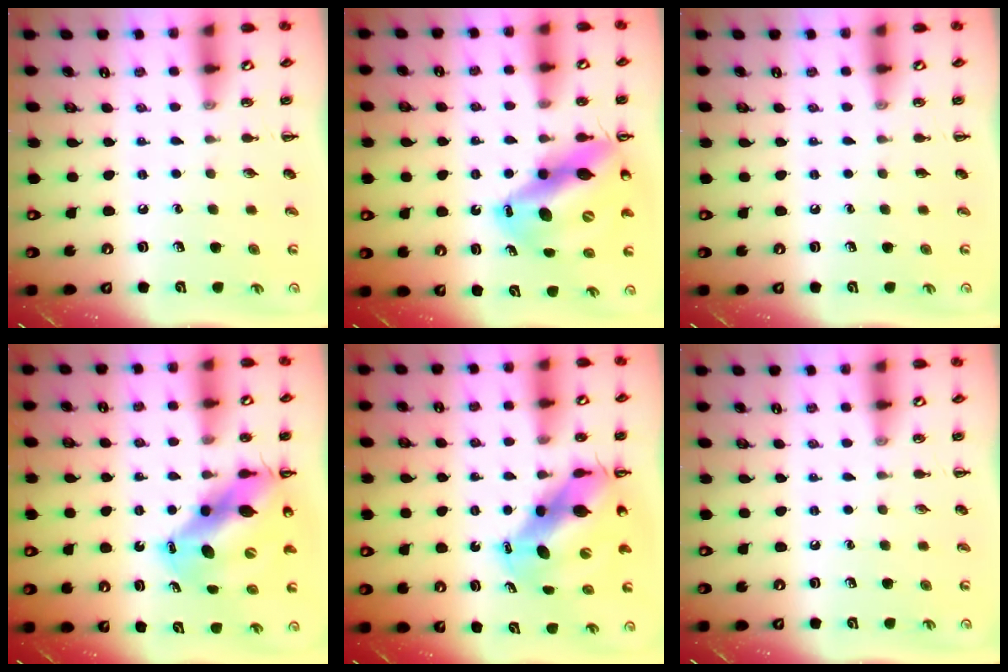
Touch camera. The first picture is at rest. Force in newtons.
{"total": 17.0, "press": 16.2, "slide": 5.1}
{"total": 0.0}
{"total": 14.1, "press": 13.5, "slide": 4.1}
{"total": 10.4, "press": 10.0, "slide": 3.0}
{"total": 0.0}